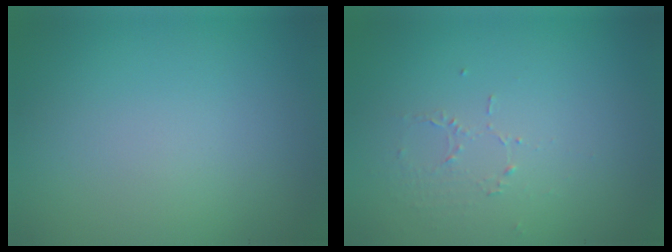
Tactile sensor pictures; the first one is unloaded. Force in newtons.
{"total": 1.0, "press": 0.5, "slide": 0.9}